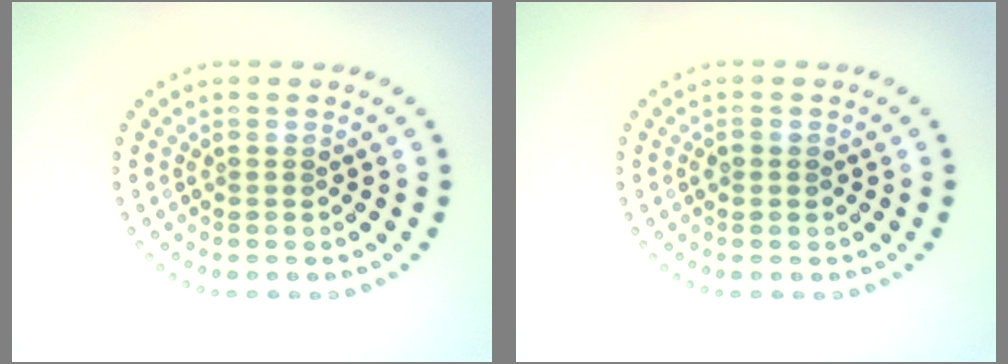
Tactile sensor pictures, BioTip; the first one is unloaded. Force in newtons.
{"total": 1.1, "press": 1.0, "slide": 0.2}